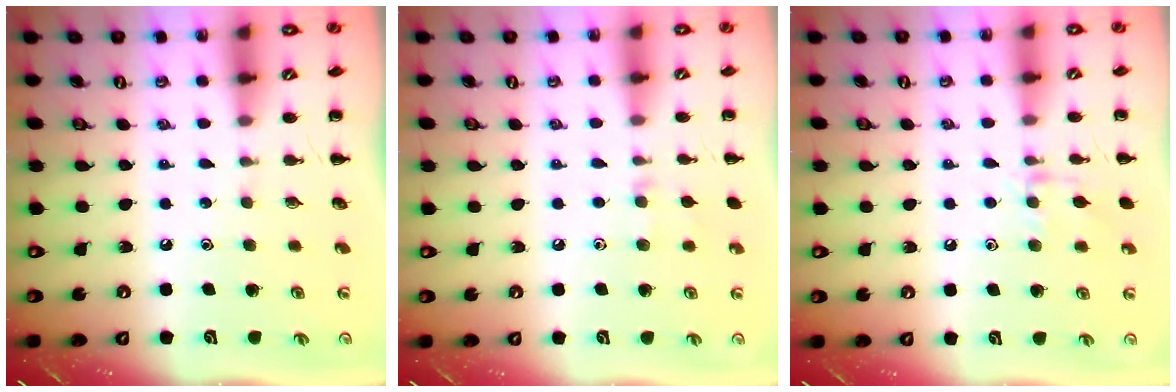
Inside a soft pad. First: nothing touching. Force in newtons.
{"total": 5.9, "press": 5.6, "slide": 1.8}
{"total": 8.0, "press": 7.9, "slide": 1.2}